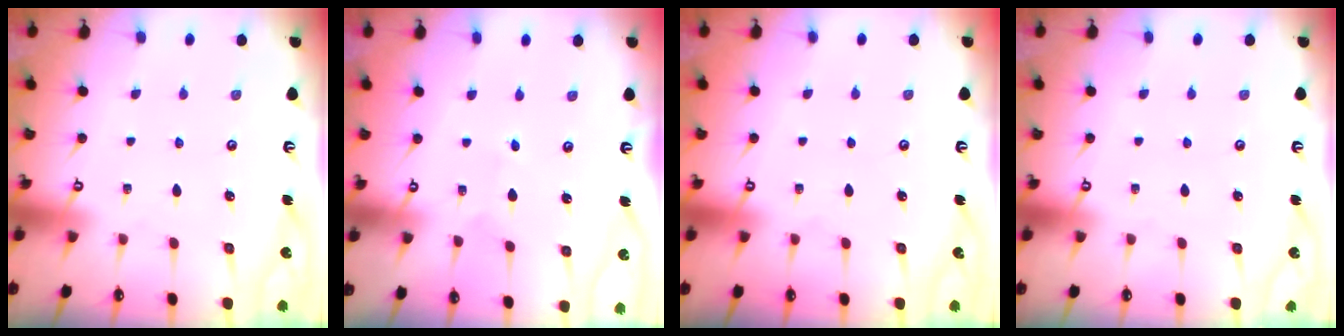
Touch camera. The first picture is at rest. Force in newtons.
{"total": 2.2, "press": 2.1, "slide": 0.2}
{"total": 0.0}
{"total": 0.0}